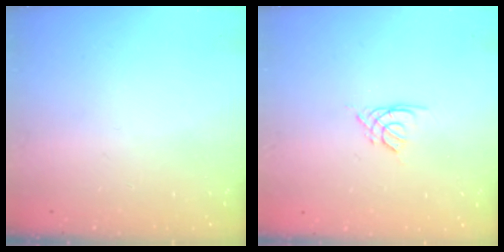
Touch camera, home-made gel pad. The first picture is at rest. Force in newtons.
{"total": 2.6, "press": 2.6, "slide": 0.3}